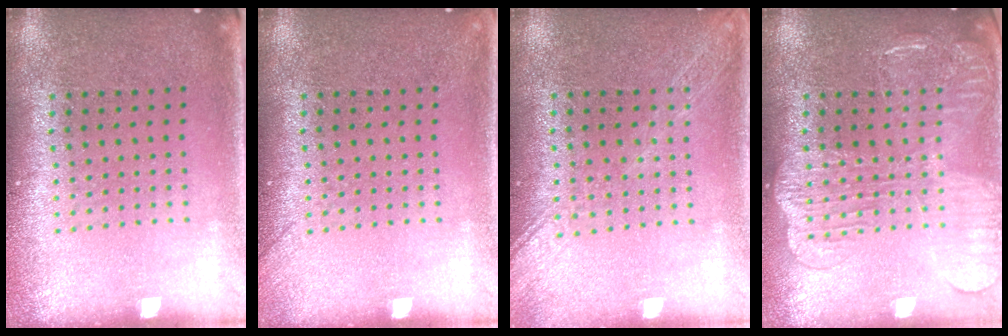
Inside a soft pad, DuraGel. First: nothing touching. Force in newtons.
{"total": 1.0, "press": 0.9, "slide": 0.3}
{"total": 1.6, "press": 1.6, "slide": 0.4}
{"total": 2.3, "press": 2.2, "slide": 0.4}